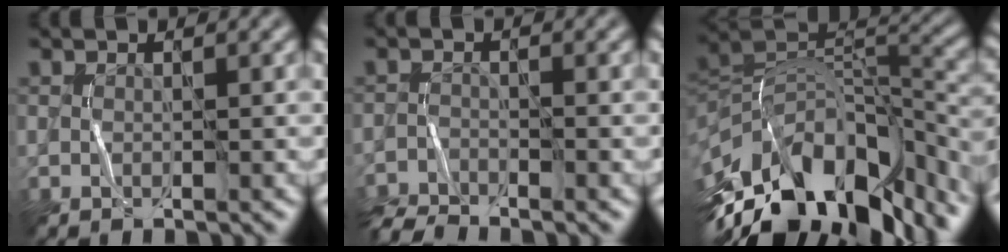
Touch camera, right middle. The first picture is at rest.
{"total": 3.5, "force": [-3.4, 0.2, 0.8], "torque": [-0.026, -0.010, -0.073]}
{"total": 16.3, "force": [-9.2, 8.2, 10.6], "torque": [-0.211, -0.007, -0.147]}